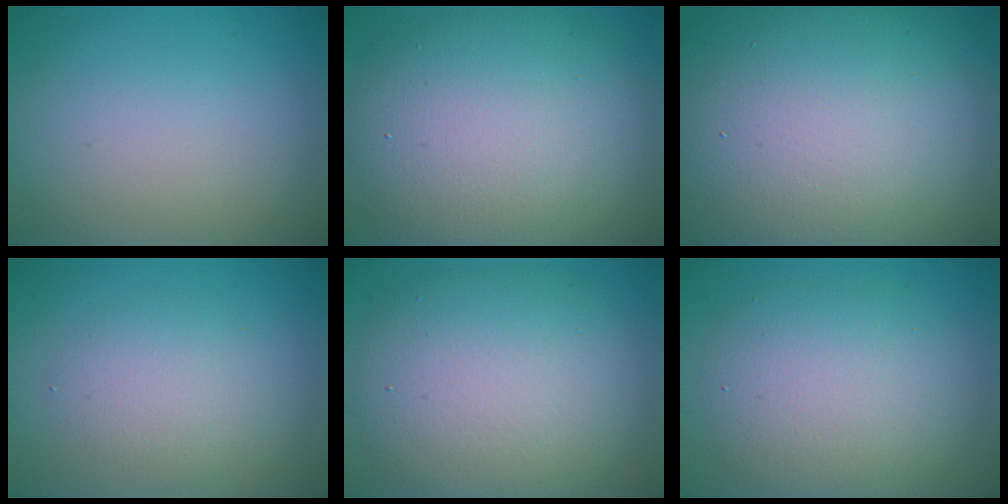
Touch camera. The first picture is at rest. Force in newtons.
{"total": 13.0, "press": 13.0, "slide": 0.6}
{"total": 20.5, "press": 20.4, "slide": 1.5}
{"total": 2.8, "press": 2.8, "slide": 0.2}
{"total": 8.8, "press": 8.8, "slide": 0.9}
{"total": 5.9, "press": 5.9, "slide": 0.4}